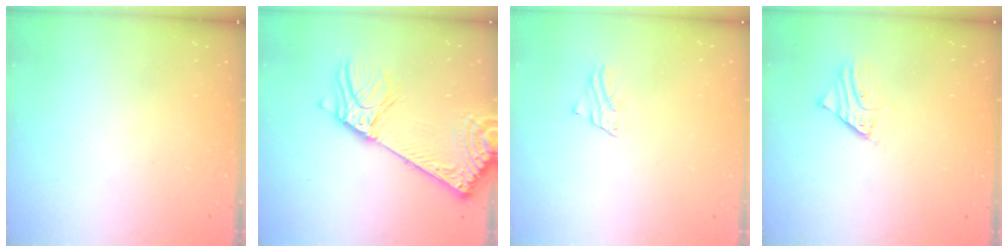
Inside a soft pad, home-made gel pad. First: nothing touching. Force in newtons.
{"total": 14.2, "press": 13.8, "slide": 3.4}
{"total": 1.6, "press": 1.6, "slide": 0.2}
{"total": 2.5, "press": 2.5, "slide": 0.2}